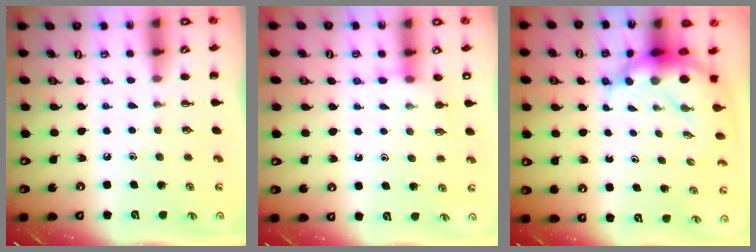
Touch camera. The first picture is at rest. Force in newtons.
{"total": 7.5, "press": 7.4, "slide": 1.1}
{"total": 7.9, "press": 7.6, "slide": 2.0}